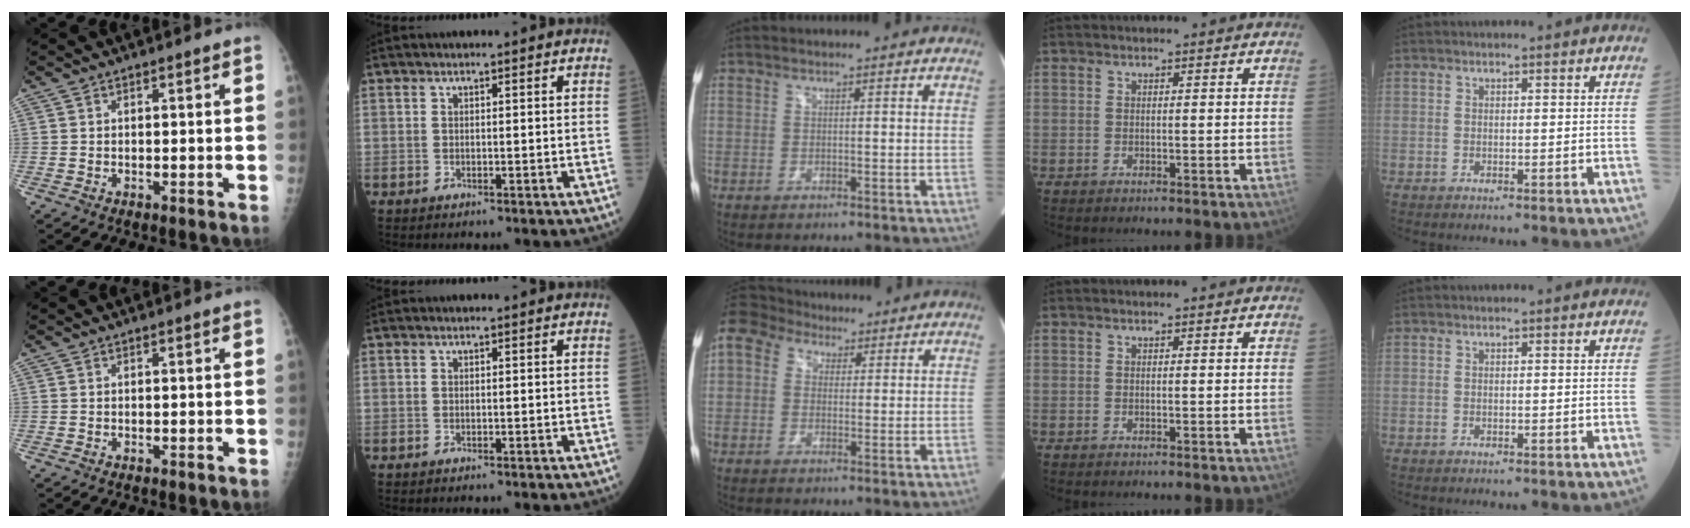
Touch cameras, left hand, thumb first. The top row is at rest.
{"middle": {"total": 8.4, "force": [5.6, 5.7, 2.8], "torque": [-0.061, 0.056, 0.105]}}